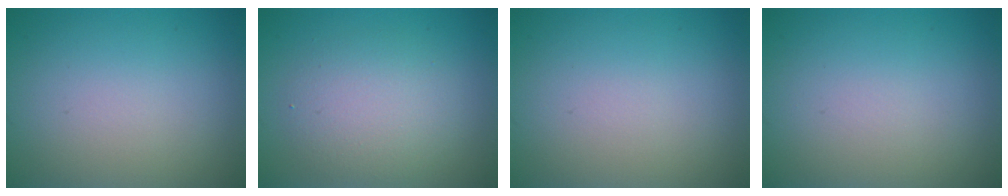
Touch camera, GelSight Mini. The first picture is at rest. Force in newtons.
{"total": 3.7, "press": 3.7, "slide": 0.1}
{"total": 0.0}
{"total": 0.0}